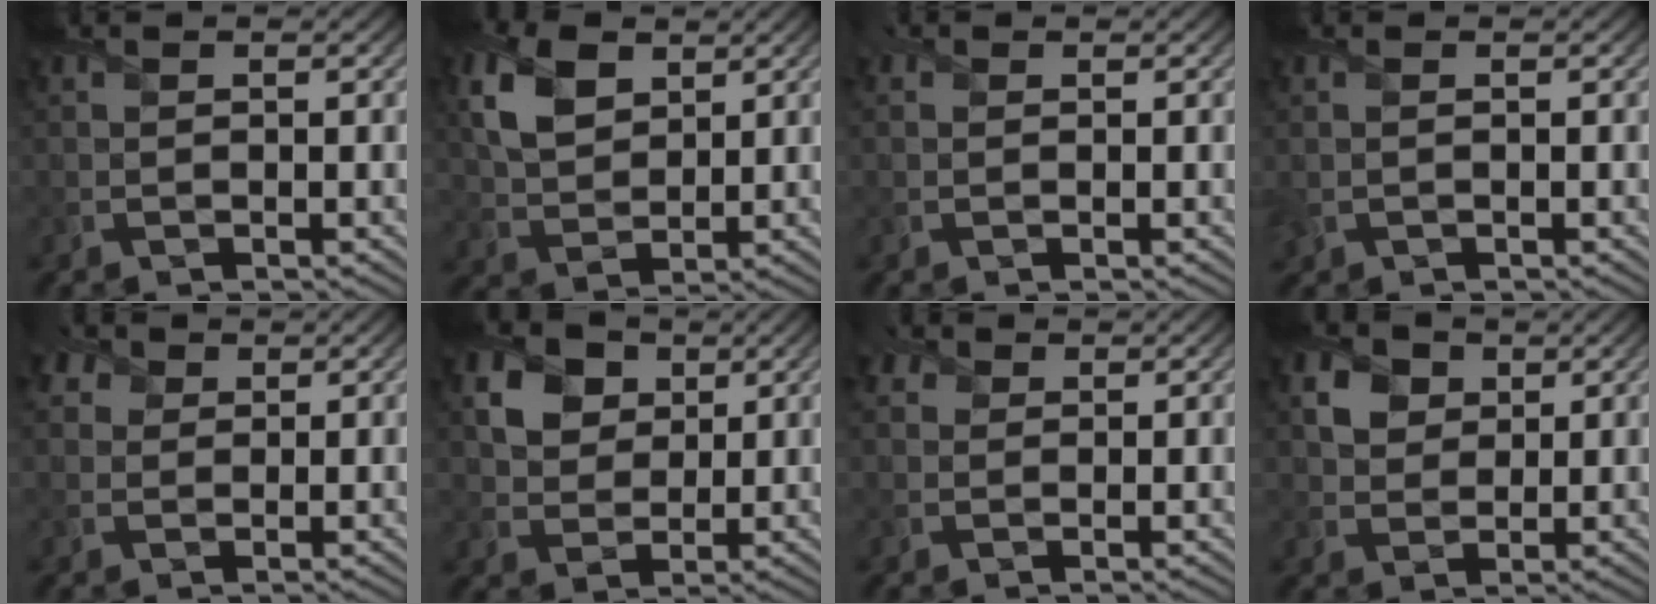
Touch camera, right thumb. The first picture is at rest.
{"total": 7.1, "force": [3.0, 4.7, 4.5], "torque": [-0.118, 0.003, 0.059]}
{"total": 0.6, "force": [0.4, 0.5, 0.0], "torque": [0.007, -0.004, 0.005]}
{"total": 1.1, "force": [-0.2, 0.9, 0.6], "torque": [-0.019, -0.004, 0.000]}
{"total": 3.8, "force": [2.1, 2.8, 1.5], "torque": [-0.042, 0.008, 0.027]}
{"total": 6.5, "force": [2.6, 5.1, 3.0], "torque": [-0.083, 0.002, 0.035]}
{"total": 2.5, "force": [1.3, 2.0, 0.8], "torque": [-0.027, 0.005, 0.013]}
{"total": 4.6, "force": [1.9, 3.6, 2.1], "torque": [-0.052, 0.004, 0.032]}